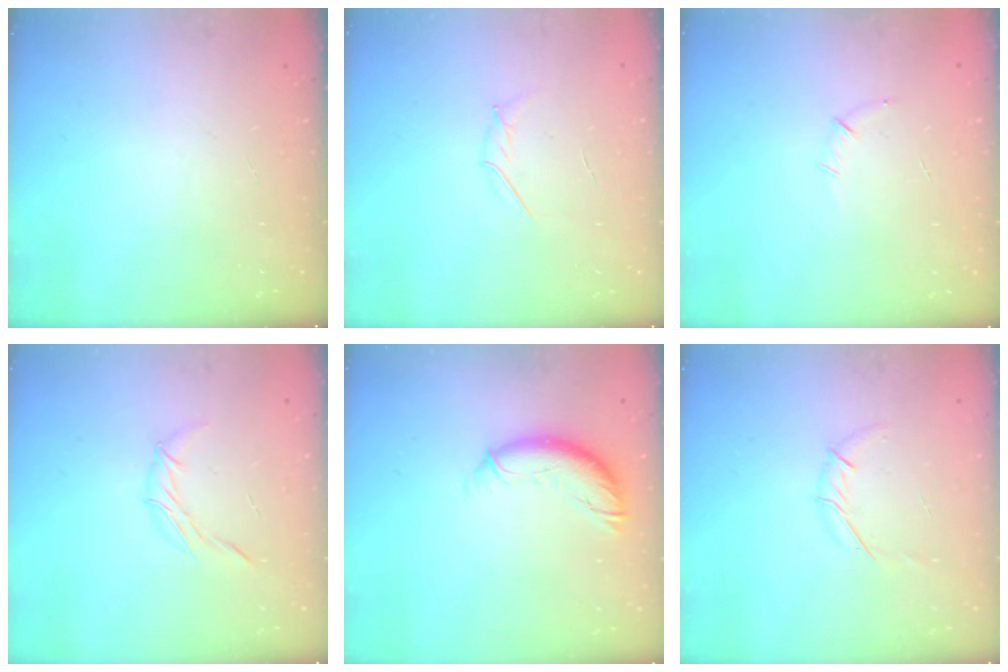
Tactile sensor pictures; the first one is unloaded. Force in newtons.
{"total": 3.1, "press": 3.0, "slide": 0.9}
{"total": 5.5, "press": 5.3, "slide": 1.4}
{"total": 5.5, "press": 5.4, "slide": 1.2}
{"total": 10.1, "press": 10.1, "slide": 0.6}
{"total": 3.9, "press": 3.8, "slide": 0.8}